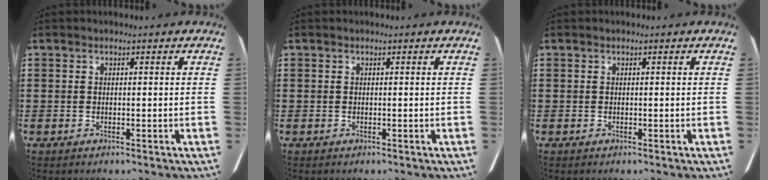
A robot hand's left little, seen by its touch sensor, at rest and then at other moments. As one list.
[{"total": 0.0}, {"total": 0.0}]